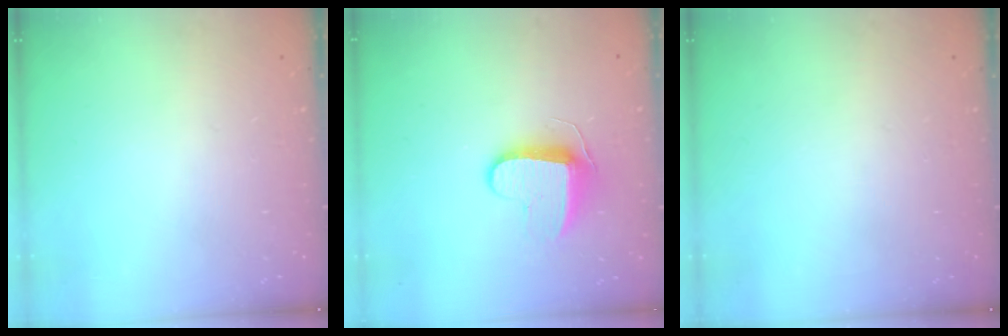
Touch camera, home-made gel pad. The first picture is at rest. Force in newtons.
{"total": 9.0, "press": 8.9, "slide": 0.7}
{"total": 0.0}